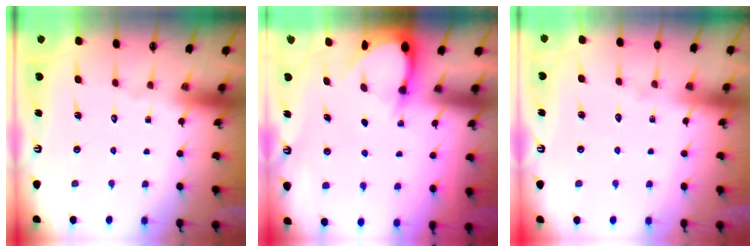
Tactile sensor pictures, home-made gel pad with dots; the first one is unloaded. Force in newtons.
{"total": 3.1, "press": 3.1, "slide": 0.3}
{"total": 4.5, "press": 4.5, "slide": 0.6}